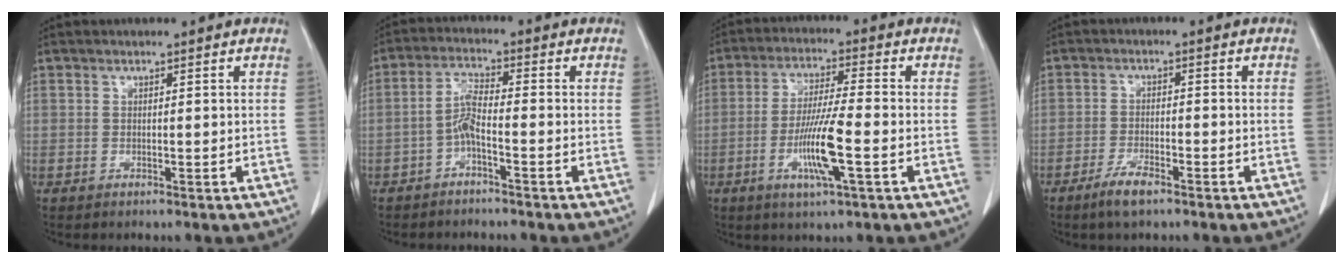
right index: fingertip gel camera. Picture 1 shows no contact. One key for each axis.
{"total": 4.0, "fx": -1.8, "fy": 0.5, "fz": 3.5, "tx": -0.075, "ty": 0.008, "tz": -0.039}
{"total": 9.3, "fx": -2.9, "fy": 0.2, "fz": 8.9, "tx": -0.171, "ty": -0.011, "tz": -0.059}
{"total": 4.2, "fx": -3.0, "fy": 0.8, "fz": 2.8, "tx": -0.060, "ty": -0.003, "tz": -0.056}